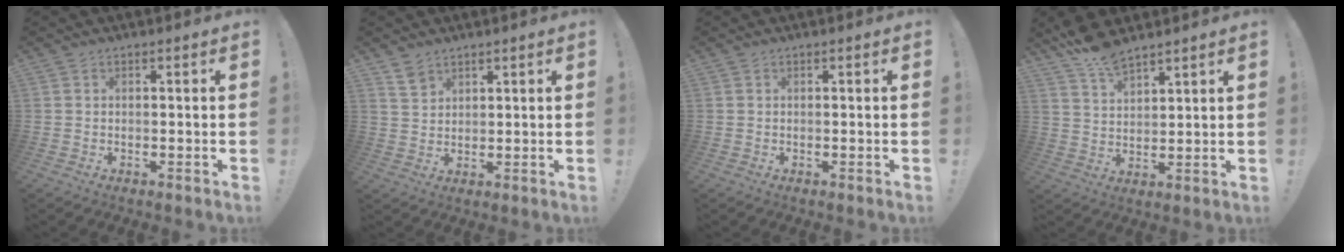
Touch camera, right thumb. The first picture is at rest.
{"total": 4.8, "force": [3.5, 2.9, 1.5], "torque": [-0.021, -0.019, 0.068]}
{"total": 0.0}
{"total": 7.9, "force": [6.7, 2.2, 3.4], "torque": [-0.065, -0.043, 0.125]}